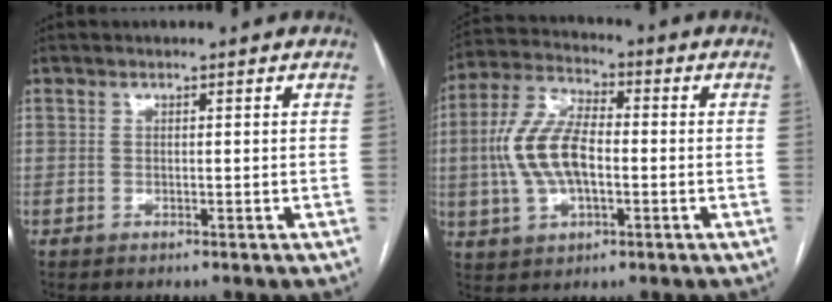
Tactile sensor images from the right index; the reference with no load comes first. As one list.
[{"total": 11.4, "force": [-0.9, 5.3, 10.1], "torque": [-0.227, 0.017, -0.016]}]